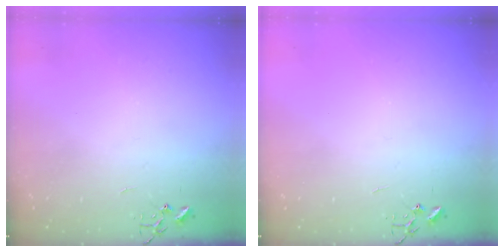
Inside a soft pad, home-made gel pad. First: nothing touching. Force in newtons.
{"total": 0.0}